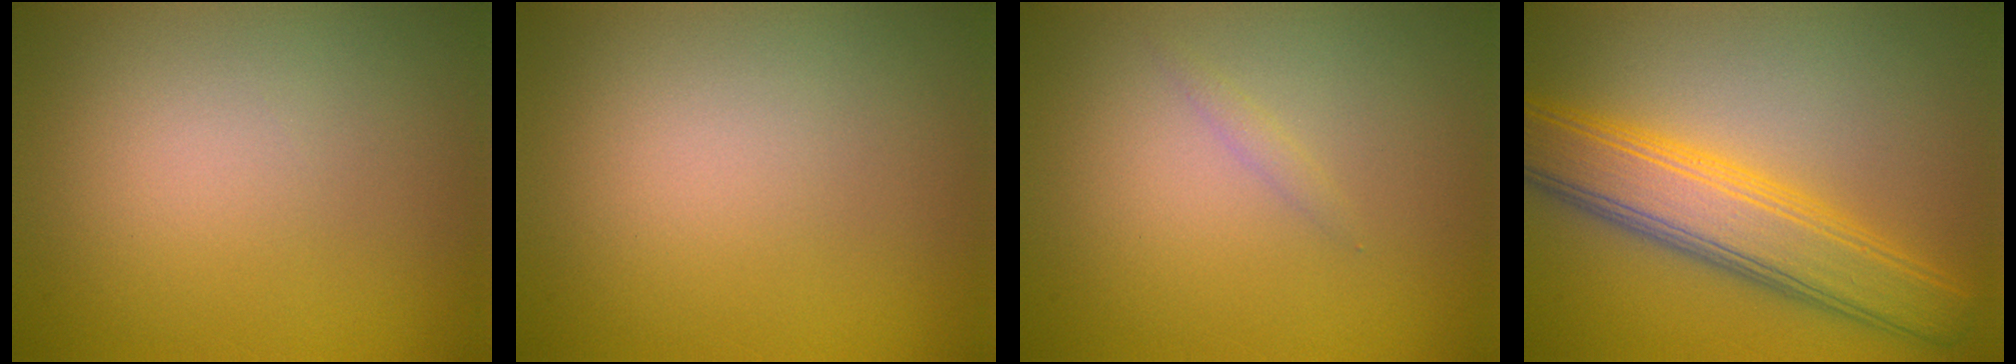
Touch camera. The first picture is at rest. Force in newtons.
{"total": 0.0}
{"total": 0.6, "press": 0.6, "slide": 0.1}
{"total": 7.2, "press": 7.1, "slide": 0.3}